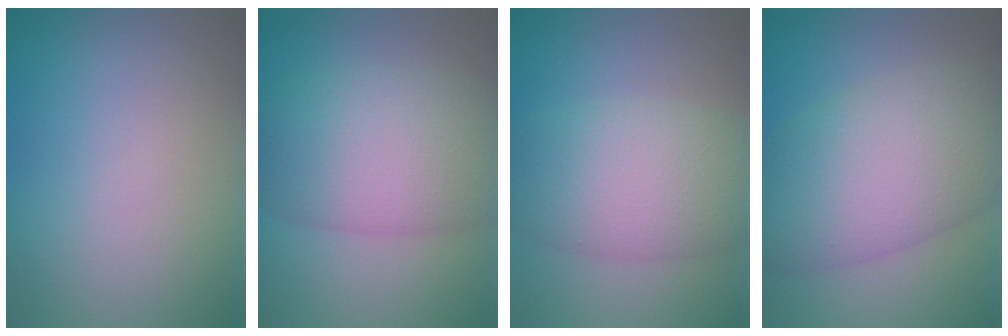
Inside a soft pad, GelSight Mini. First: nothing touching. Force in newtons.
{"total": 10.1, "press": 10.1, "slide": 0.3}
{"total": 8.0, "press": 8.0, "slide": 0.7}
{"total": 10.7, "press": 10.7, "slide": 0.5}